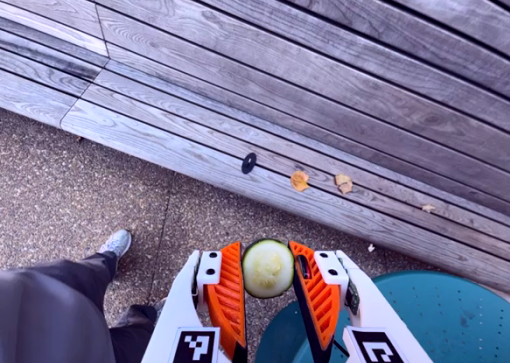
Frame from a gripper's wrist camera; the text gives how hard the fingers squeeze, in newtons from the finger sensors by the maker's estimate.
{"total": 7.8, "left": 7.9, "right": 7.8}